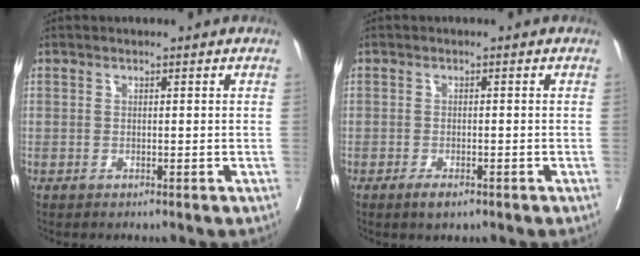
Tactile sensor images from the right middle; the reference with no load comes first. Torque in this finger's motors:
{"motor_torque": [0.55, -0.45, 0.20, 0.05]}